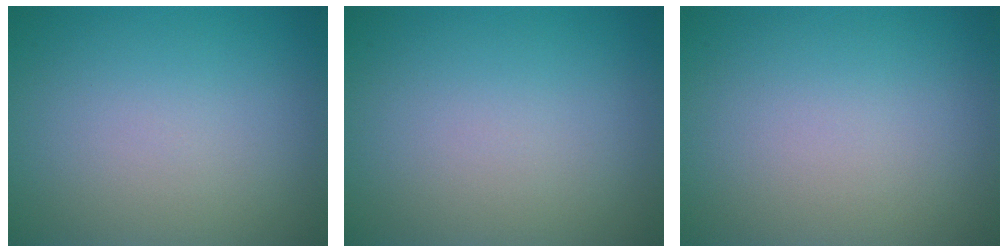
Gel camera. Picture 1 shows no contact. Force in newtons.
{"total": 0.0}
{"total": 0.0}